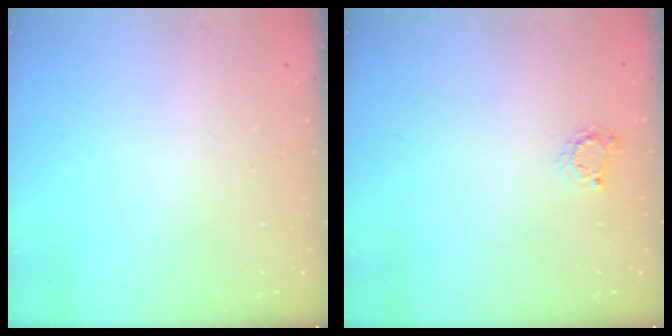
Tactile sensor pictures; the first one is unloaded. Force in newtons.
{"total": 3.8, "press": 3.7, "slide": 0.4}